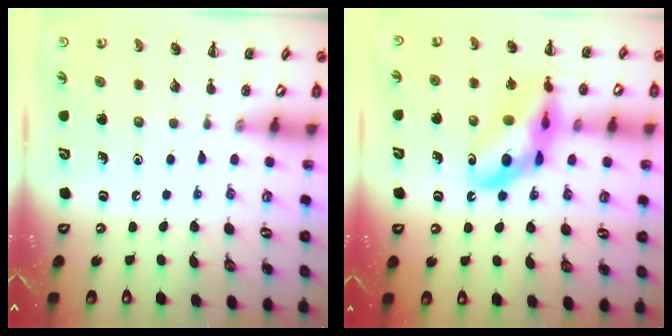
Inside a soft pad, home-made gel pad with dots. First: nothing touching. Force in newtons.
{"total": 15.5, "press": 15.1, "slide": 3.7}